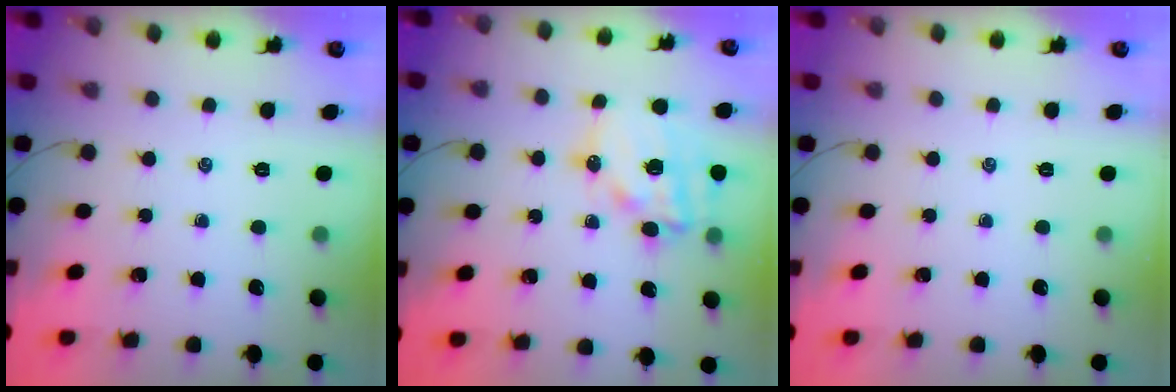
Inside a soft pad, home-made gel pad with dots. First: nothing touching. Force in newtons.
{"total": 14.7, "press": 14.4, "slide": 3.1}
{"total": 0.0}